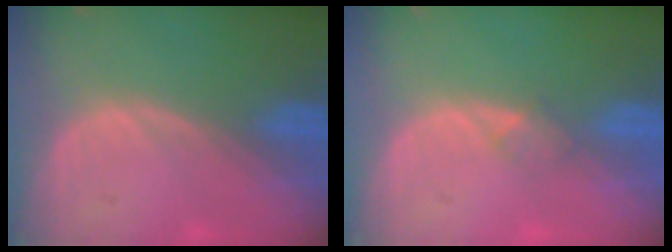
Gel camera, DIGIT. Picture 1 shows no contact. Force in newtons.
{"total": 1.4, "press": 1.4, "slide": 0.1}